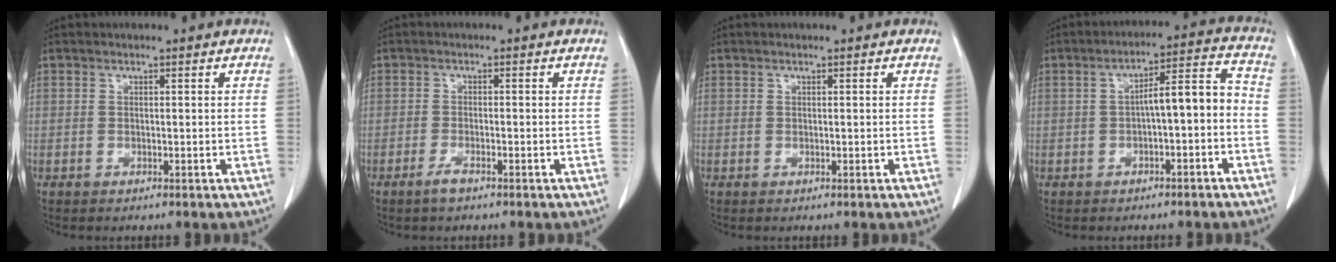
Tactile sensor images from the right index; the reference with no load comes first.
{"total": 1.7, "force": [-1.3, 0.2, 1.0], "torque": [-0.026, -0.002, -0.024]}
{"total": 0.0}
{"total": 7.4, "force": [-1.6, 1.7, 7.0], "torque": [-0.102, 0.035, -0.023]}